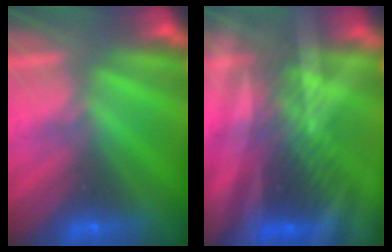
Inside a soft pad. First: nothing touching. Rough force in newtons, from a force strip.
{"total": 3.0}